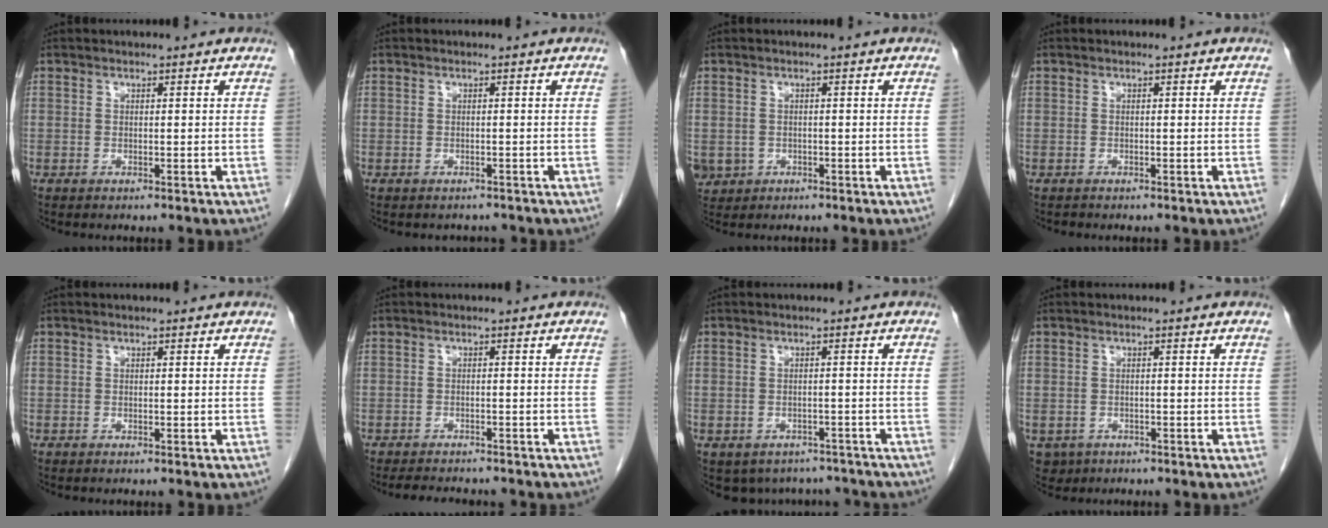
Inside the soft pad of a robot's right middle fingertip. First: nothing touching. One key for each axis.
{"total": 1.7, "fx": -1.5, "fy": 0.7, "fz": 0.0, "tx": -0.006, "ty": -0.001, "tz": -0.021}
{"total": 4.6, "fx": -1.7, "fy": 4.2, "fz": 1.0, "tx": -0.025, "ty": 0.002, "tz": -0.021}
{"total": 0.0}
{"total": 0.0}
{"total": 7.5, "fx": -6.6, "fy": 1.9, "fz": 2.9, "tx": -0.041, "ty": -0.002, "tz": -0.086}
{"total": 7.9, "fx": -6.6, "fy": 4.1, "fz": 1.0, "tx": -0.001, "ty": 0.013, "tz": -0.073}
{"total": 3.6, "fx": -2.0, "fy": 2.9, "fz": 0.6, "tx": -0.009, "ty": 0.002, "tz": -0.029}